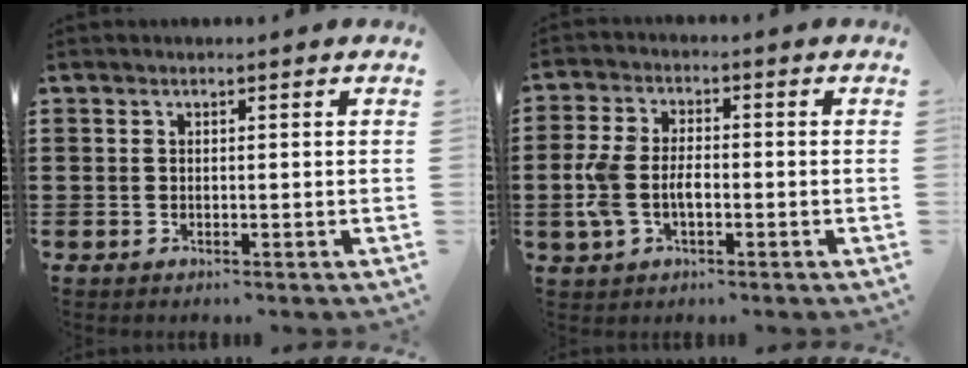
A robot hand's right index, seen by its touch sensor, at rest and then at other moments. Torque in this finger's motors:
{"motor_torque": [1.97, -0.17, 0.38, 0.15]}